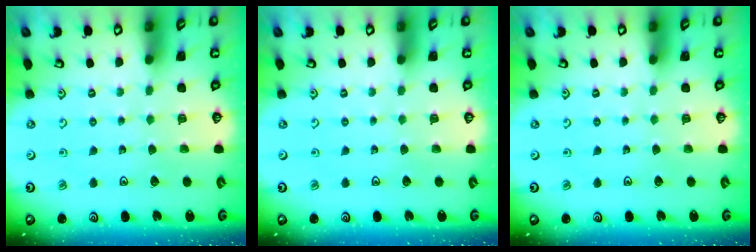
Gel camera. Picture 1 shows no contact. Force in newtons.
{"total": 0.0}
{"total": 0.0}